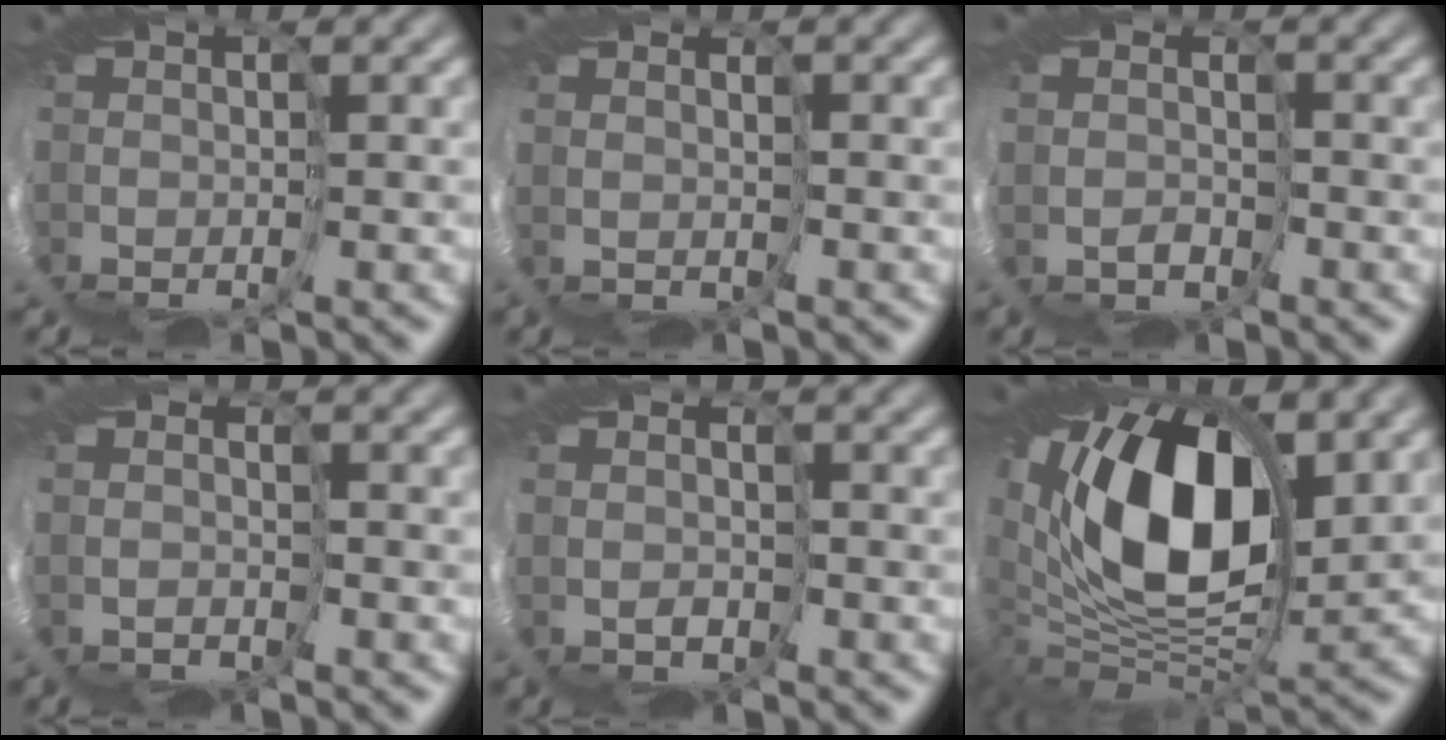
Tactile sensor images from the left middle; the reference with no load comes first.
{"total": 1.6, "force": [1.5, 0.0, -0.6], "torque": [0.005, -0.008, 0.033]}
{"total": 2.0, "force": [1.4, -0.5, -1.3], "torque": [0.032, 0.003, 0.016]}
{"total": 1.5, "force": [1.1, -0.2, -0.9], "torque": [0.024, -0.003, 0.021]}
{"total": 2.0, "force": [1.8, -0.1, -1.0], "torque": [0.015, -0.001, 0.031]}
{"total": 12.0, "force": [5.3, 5.7, 9.1], "torque": [-0.172, -0.003, 0.087]}